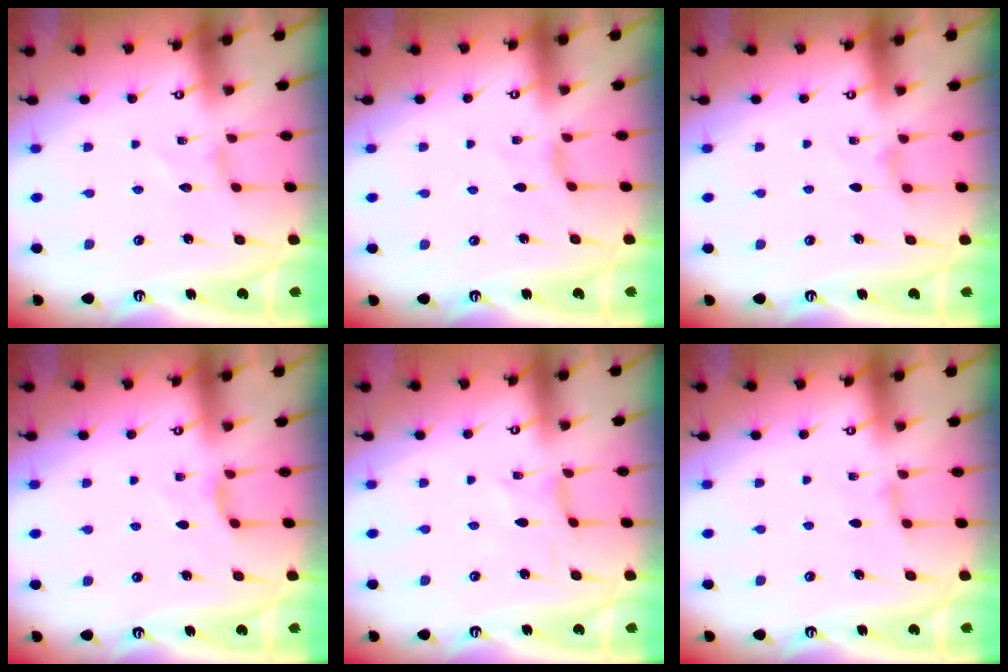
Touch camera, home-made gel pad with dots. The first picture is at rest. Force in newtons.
{"total": 0.0}
{"total": 2.5, "press": 2.5, "slide": 0.4}
{"total": 4.1, "press": 4.0, "slide": 0.5}
{"total": 0.5, "press": 0.5, "slide": 0.0}
{"total": 2.2, "press": 2.2, "slide": 0.5}